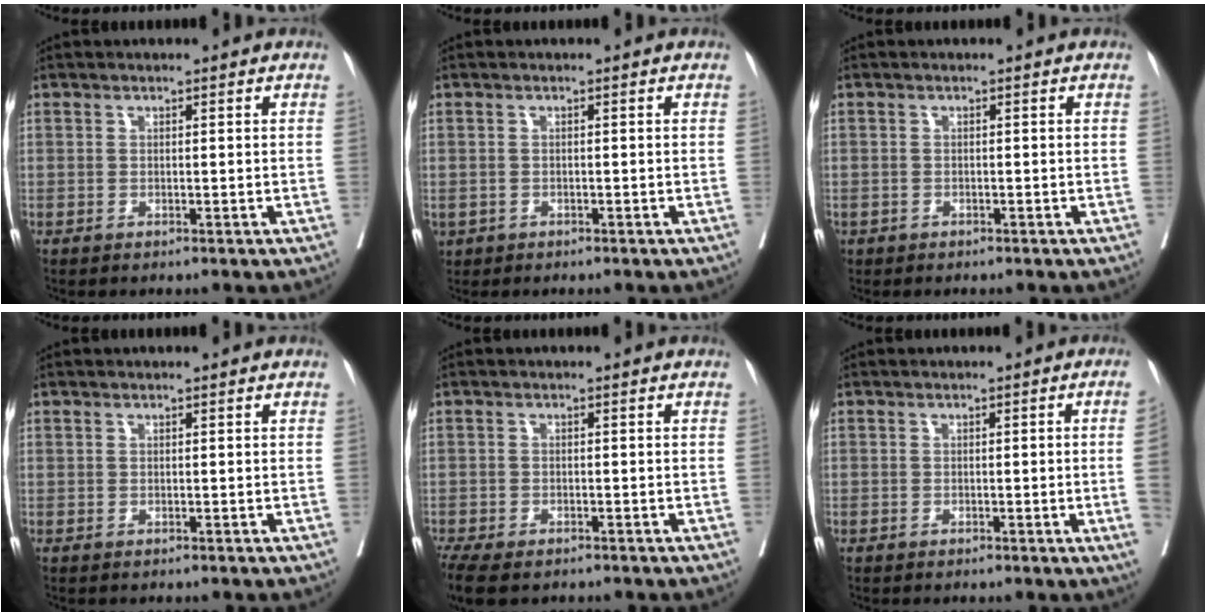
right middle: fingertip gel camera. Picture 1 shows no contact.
{"total": 2.3, "force": [-1.2, 1.7, 0.8], "torque": [-0.020, -0.002, -0.016]}
{"total": 0.7, "force": [-0.4, 0.5, 0.1], "torque": [-0.008, 0.003, -0.007]}
{"total": 0.0}
{"total": 9.5, "force": [-6.9, 4.1, 5.1], "torque": [-0.116, -0.014, -0.105]}
{"total": 3.4, "force": [-0.7, -1.0, 3.1], "torque": [-0.039, -0.003, -0.010]}